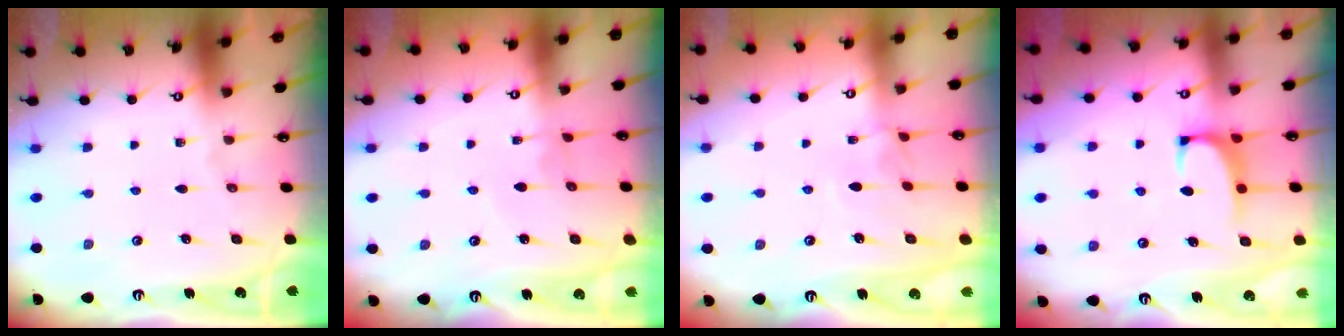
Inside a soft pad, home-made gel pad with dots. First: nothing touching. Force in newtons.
{"total": 2.7, "press": 2.7, "slide": 0.1}
{"total": 4.7, "press": 4.7, "slide": 0.1}
{"total": 0.7, "press": 0.2, "slide": 0.7}